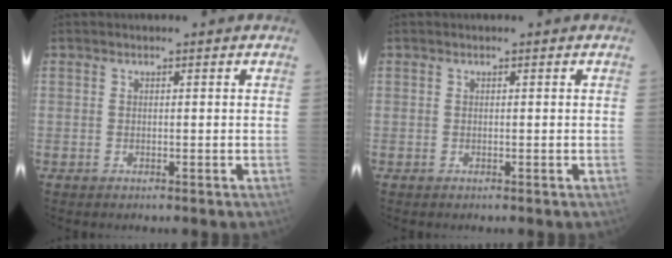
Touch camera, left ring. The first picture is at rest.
{"total": 0.0}